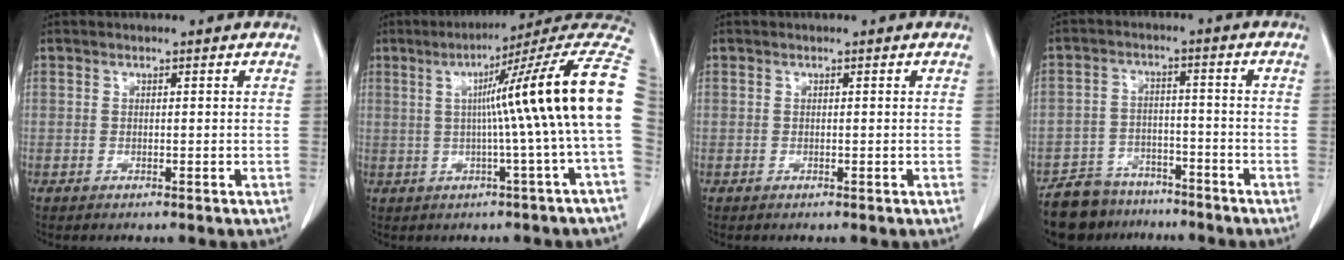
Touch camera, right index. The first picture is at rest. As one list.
[{"total": 17.2, "force": [1.6, -2.1, 17.0], "torque": [-0.206, 0.027, 0.009]}, {"total": 0.0}, {"total": 9.4, "force": [-8.1, 4.7, 1.2], "torque": [-0.017, 0.014, -0.130]}]